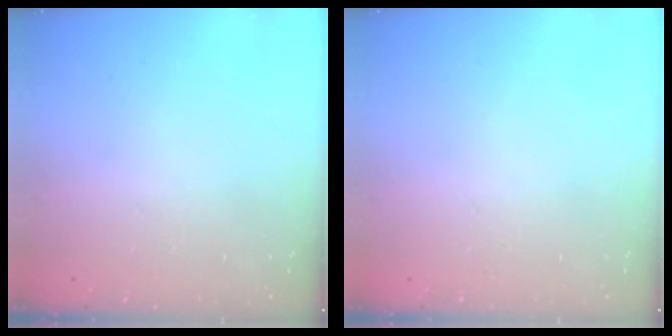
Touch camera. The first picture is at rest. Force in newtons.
{"total": 0.0}